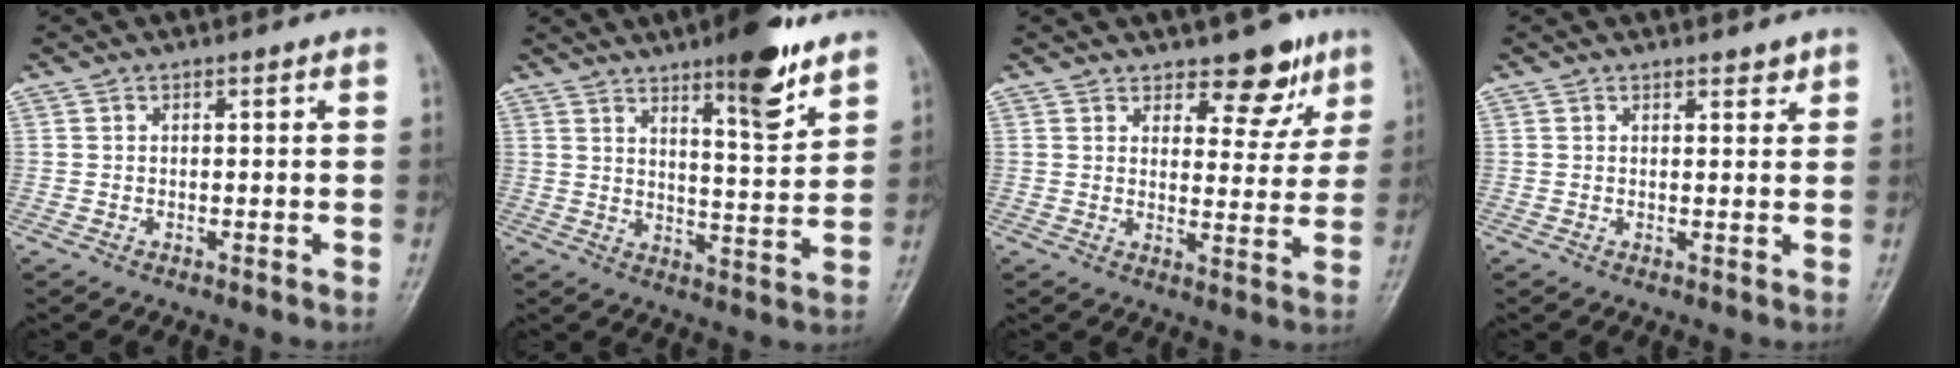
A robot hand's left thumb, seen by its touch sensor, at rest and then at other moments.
{"total": 11.5, "force": [7.6, 2.7, 8.3], "torque": [-0.101, -0.050, 0.112]}
{"total": 8.1, "force": [5.5, 4.3, 4.1], "torque": [-0.012, -0.032, 0.075]}
{"total": 1.7, "force": [1.3, 0.8, 0.8], "torque": [0.000, -0.007, 0.015]}